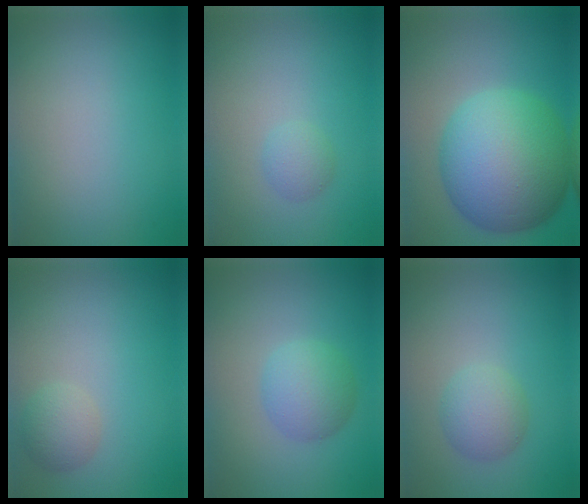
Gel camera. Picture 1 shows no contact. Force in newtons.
{"total": 1.4, "press": 1.4, "slide": 0.0}
{"total": 14.3, "press": 14.3, "slide": 0.2}
{"total": 2.0, "press": 2.0, "slide": 0.1}
{"total": 3.5, "press": 3.5, "slide": 0.1}
{"total": 2.9, "press": 2.9, "slide": 0.0}